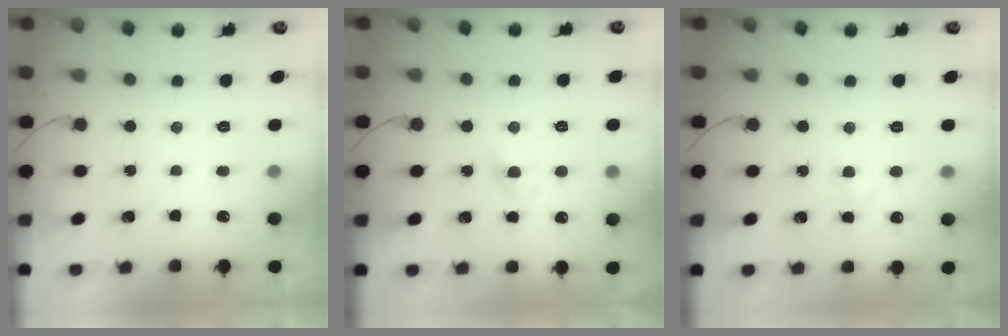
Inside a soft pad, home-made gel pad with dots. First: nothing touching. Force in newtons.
{"total": 2.4, "press": 2.2, "slide": 1.1}
{"total": 1.6, "press": 1.4, "slide": 0.7}